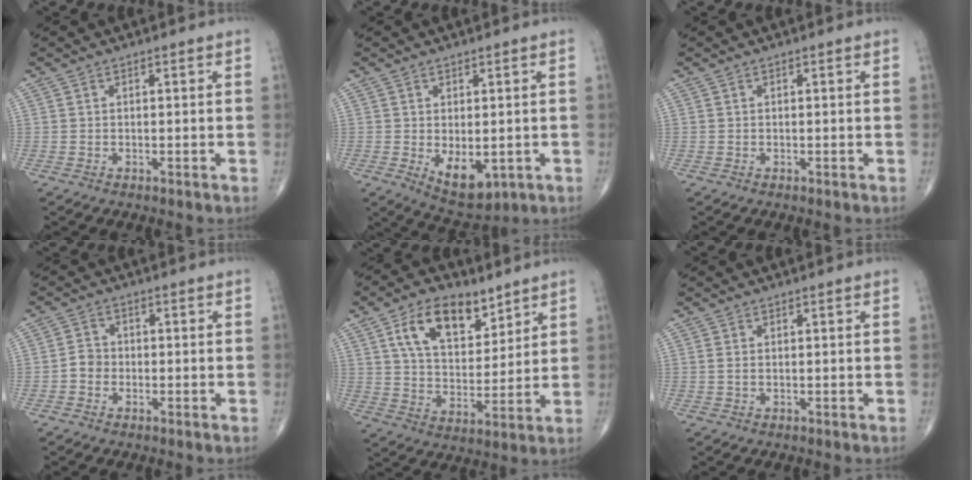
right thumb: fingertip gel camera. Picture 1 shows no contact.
{"total": 7.7, "force": [-1.5, 4.2, 6.3], "torque": [-0.082, -0.010, -0.005]}
{"total": 0.0}
{"total": 2.7, "force": [-0.9, 2.3, 1.0], "torque": [-0.006, 0.010, -0.024]}
{"total": 13.6, "force": [7.3, 7.6, 8.6], "torque": [-0.116, -0.036, 0.134]}
{"total": 0.8, "force": [0.0, 0.4, 0.7], "torque": [-0.018, 0.001, 0.002]}